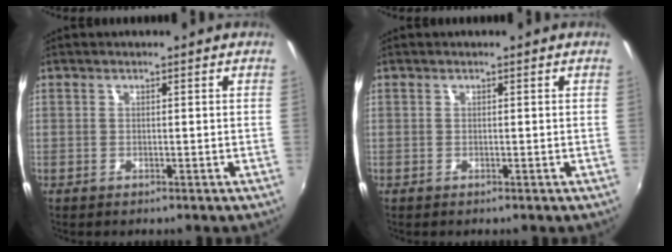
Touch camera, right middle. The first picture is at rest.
{"total": 0.0}